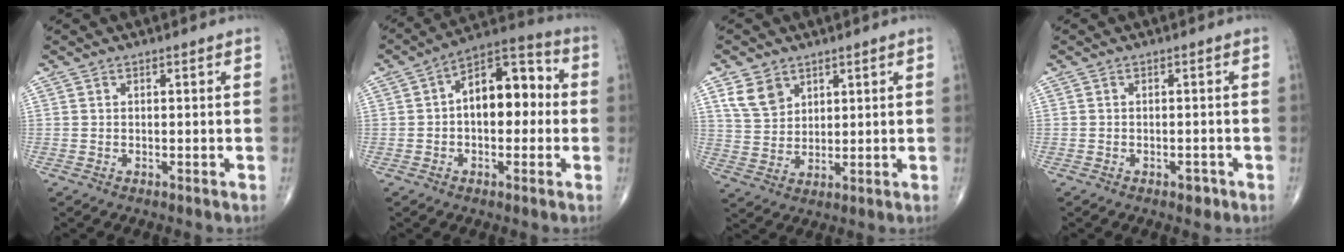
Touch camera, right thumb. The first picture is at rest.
{"total": 13.1, "force": [0.5, 7.5, 10.7], "torque": [-0.129, 0.039, -0.006]}
{"total": 6.4, "force": [3.6, 4.5, 2.8], "torque": [-0.037, -0.017, 0.076]}
{"total": 1.6, "force": [-1.0, 0.9, 0.9], "torque": [-0.007, 0.003, -0.012]}